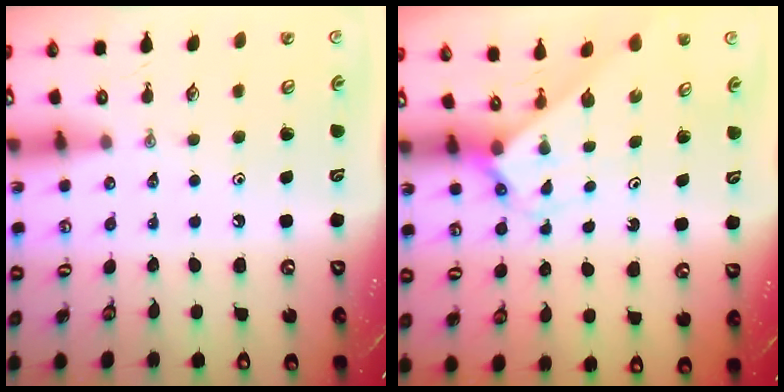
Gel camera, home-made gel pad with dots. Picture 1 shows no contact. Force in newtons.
{"total": 2.2, "press": 2.2, "slide": 0.1}